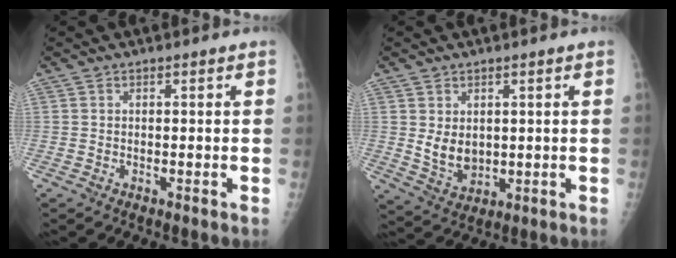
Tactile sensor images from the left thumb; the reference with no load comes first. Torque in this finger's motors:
{"motor_torque": [0.01, 0.01, 0.28, -0.08, 0.04]}